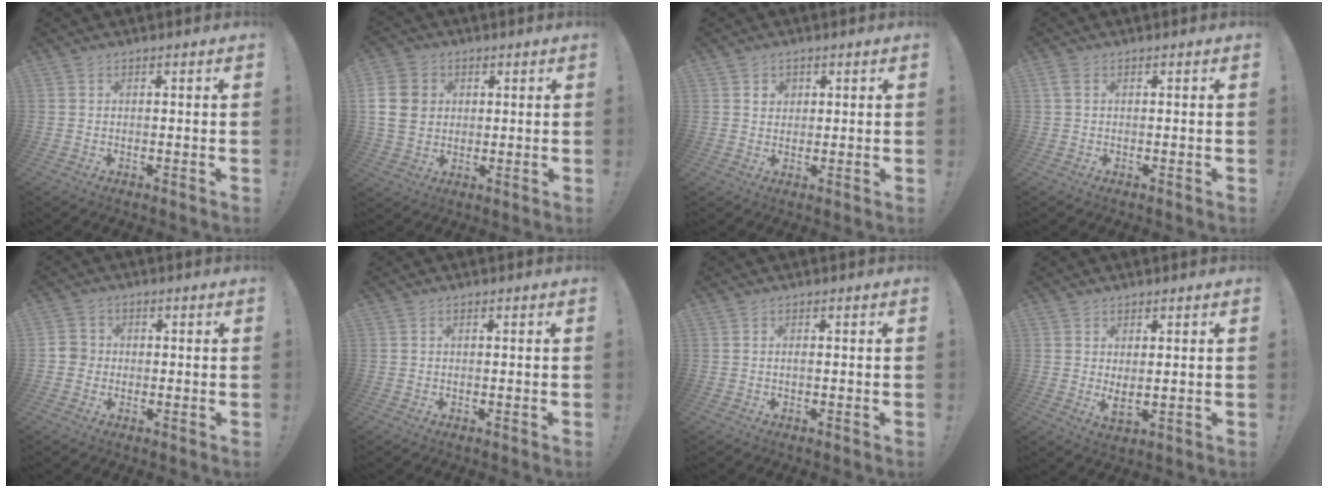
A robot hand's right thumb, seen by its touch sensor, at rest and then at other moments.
{"total": 12.0, "force": [2.3, 10.2, 5.8], "torque": [-0.102, -0.008, 0.048]}
{"total": 2.5, "force": [1.2, 2.1, 0.5], "torque": [0.004, -0.009, 0.019]}
{"total": 1.7, "force": [0.5, 0.9, 1.4], "torque": [-0.023, 0.001, 0.008]}
{"total": 4.1, "force": [-1.0, 3.8, 1.1], "torque": [-0.027, 0.013, -0.016]}
{"total": 0.0}
{"total": 0.7, "force": [-0.3, 0.0, 0.6], "torque": [-0.012, 0.000, -0.005]}
{"total": 3.6, "force": [2.1, 1.1, 2.7], "torque": [-0.030, -0.021, 0.036]}